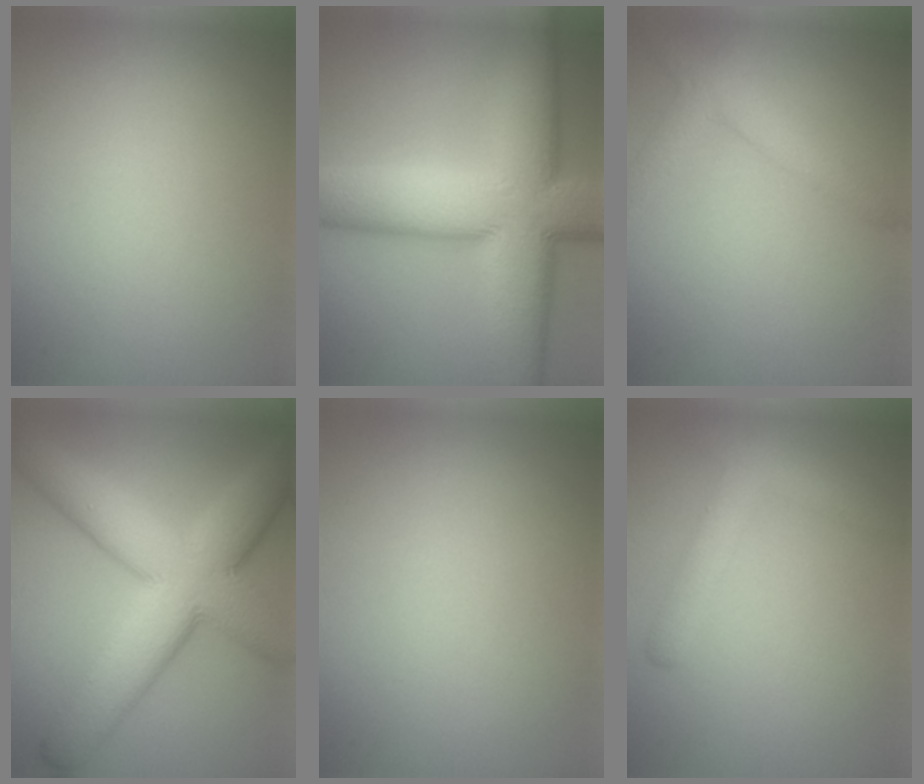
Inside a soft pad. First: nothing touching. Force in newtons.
{"total": 15.3, "press": 15.3, "slide": 0.8}
{"total": 2.2, "press": 2.2, "slide": 0.2}
{"total": 12.6, "press": 12.6, "slide": 0.7}
{"total": 0.0}
{"total": 2.7, "press": 2.7, "slide": 0.1}